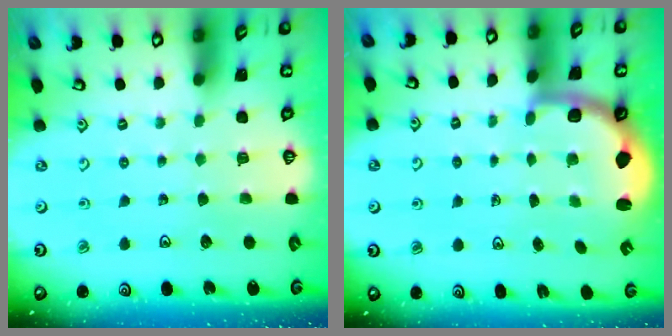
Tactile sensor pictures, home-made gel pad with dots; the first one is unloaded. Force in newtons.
{"total": 2.3, "press": 2.0, "slide": 1.1}